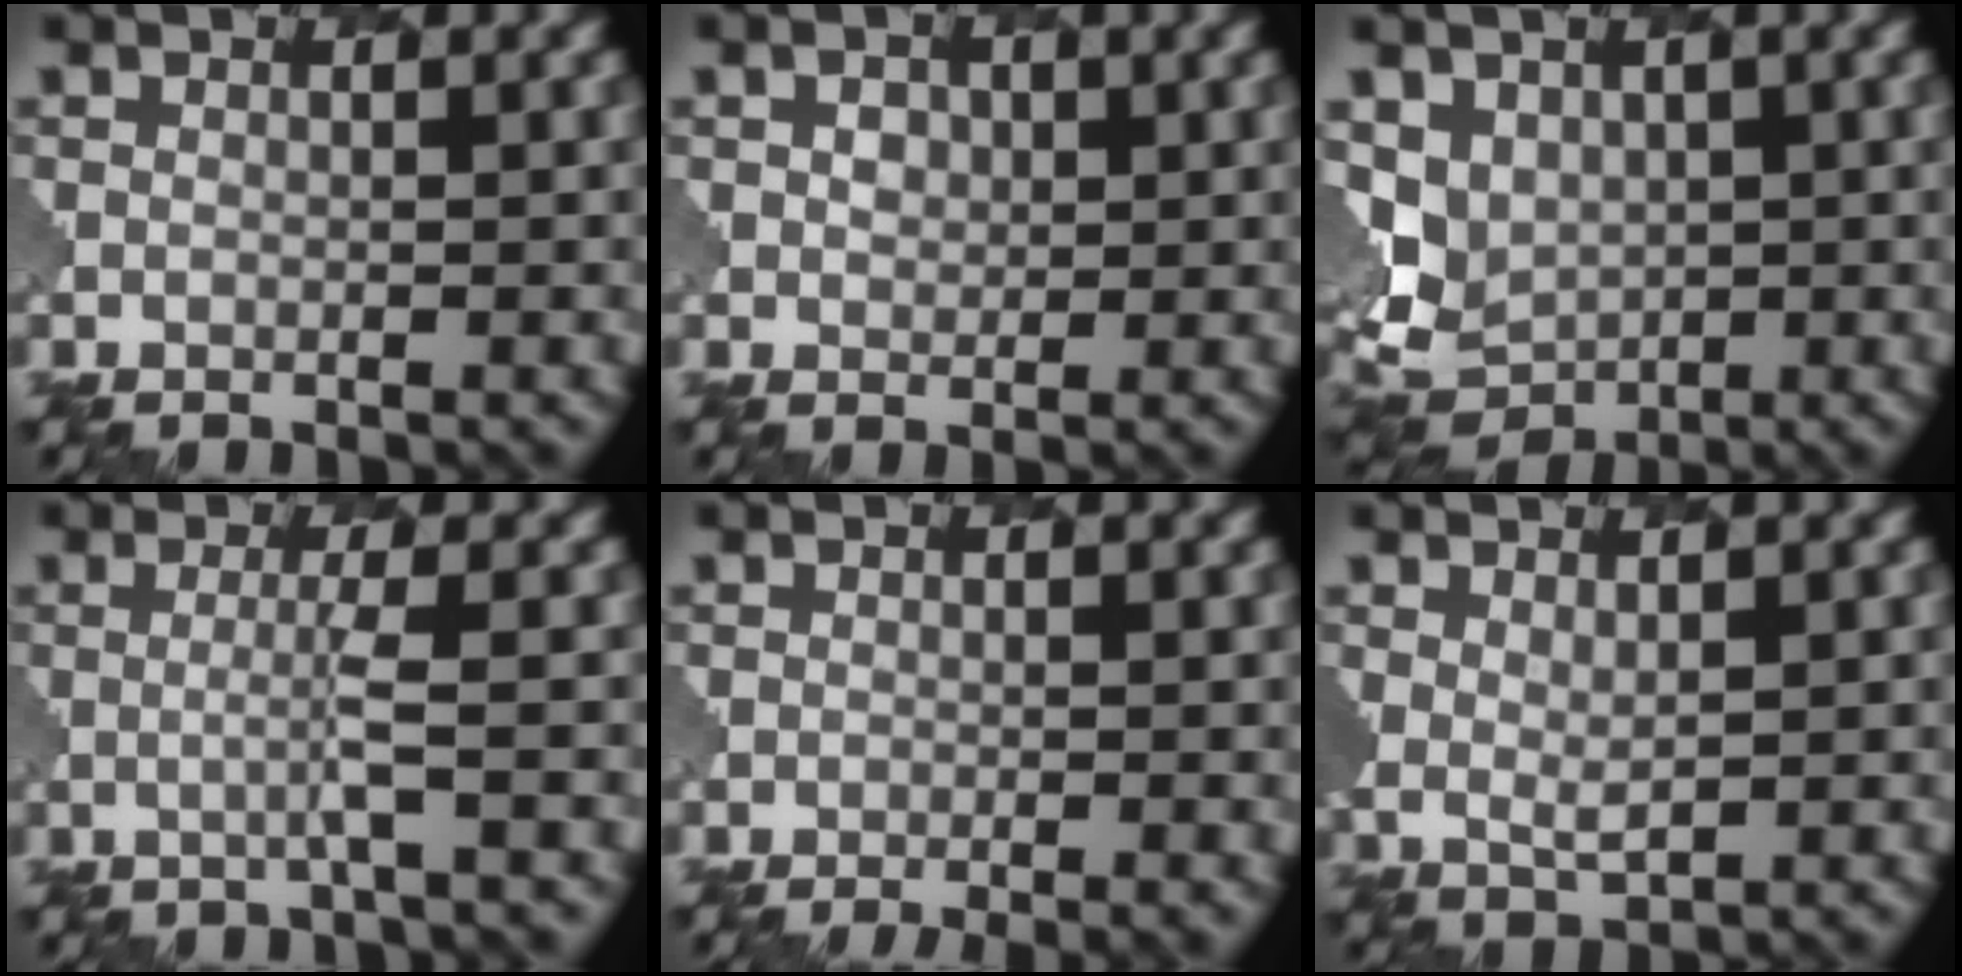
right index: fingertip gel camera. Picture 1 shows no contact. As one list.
[{"total": 1.5, "force": [0.7, 1.2, 0.4], "torque": [-0.007, -0.003, 0.012]}, {"total": 5.7, "force": [1.6, 4.7, 2.8], "torque": [-0.053, -0.008, 0.030]}, {"total": 1.7, "force": [-0.3, 0.0, 1.7], "torque": [-0.033, 0.000, -0.014]}, {"total": 2.3, "force": [-1.3, 0.7, 1.7], "torque": [-0.014, 0.003, -0.017]}, {"total": 2.2, "force": [1.1, 1.2, 1.4], "torque": [-0.032, -0.008, 0.026]}]